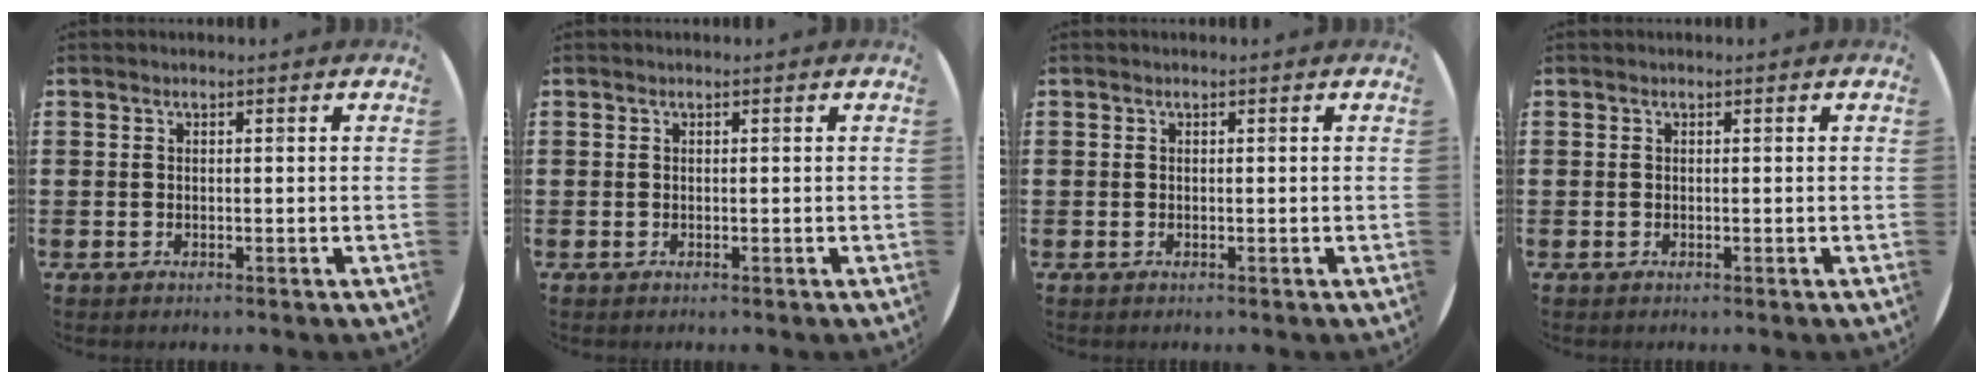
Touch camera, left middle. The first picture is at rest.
{"total": 0.0}
{"total": 0.0}
{"total": 0.0}